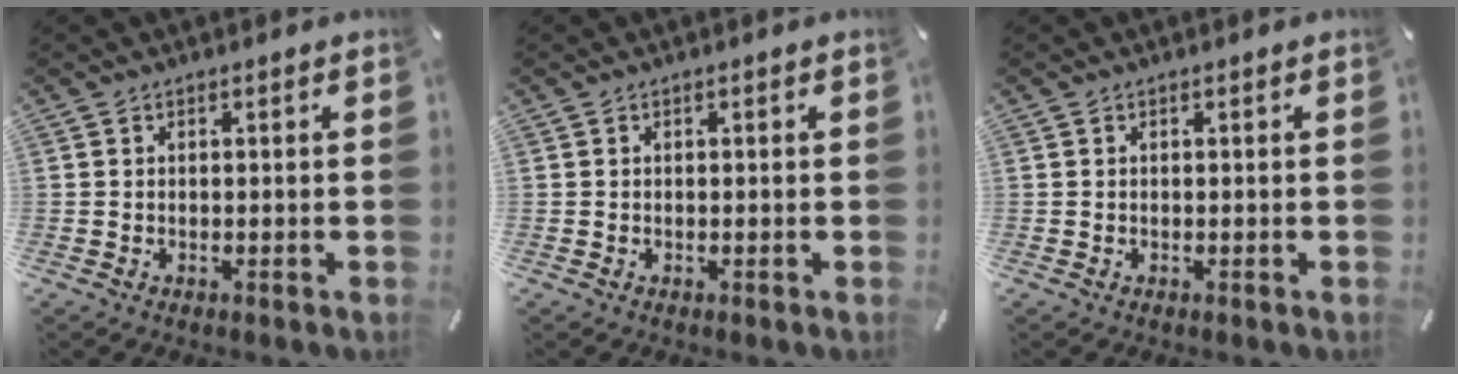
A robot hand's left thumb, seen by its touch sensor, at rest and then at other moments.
{"total": 0.0}
{"total": 0.0}